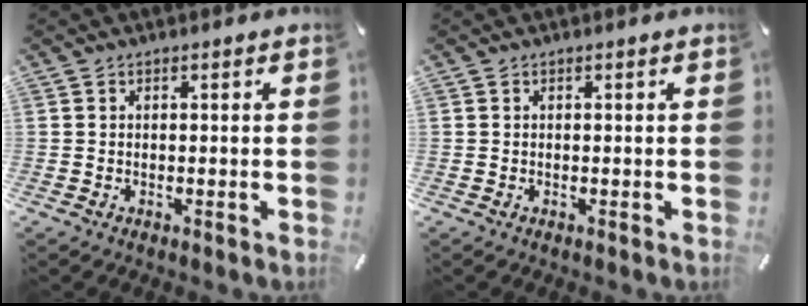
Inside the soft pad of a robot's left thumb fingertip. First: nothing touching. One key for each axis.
{"total": 0.0}